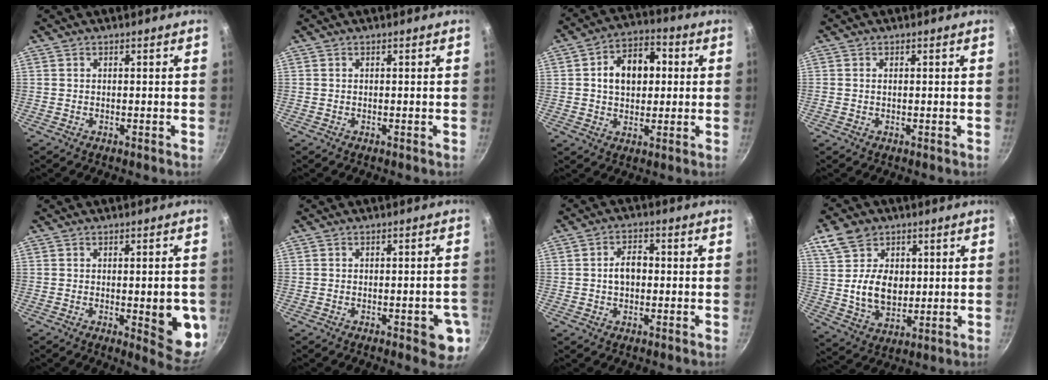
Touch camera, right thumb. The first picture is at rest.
{"total": 0.0}
{"total": 11.7, "force": [1.7, 8.3, 8.1], "torque": [-0.092, 0.018, 0.017]}
{"total": 0.7, "force": [0.1, 0.5, 0.5], "torque": [-0.007, 0.003, 0.001]}
{"total": 9.9, "force": [-1.5, 3.3, 9.2], "torque": [-0.091, -0.009, -0.015]}
{"total": 7.0, "force": [-2.5, 2.6, 6.0], "torque": [-0.051, 0.011, -0.027]}
{"total": 5.0, "force": [-0.2, 3.4, 3.6], "torque": [-0.040, 0.016, -0.006]}
{"total": 12.3, "force": [3.1, 9.4, 7.3], "torque": [-0.095, -0.020, 0.059]}